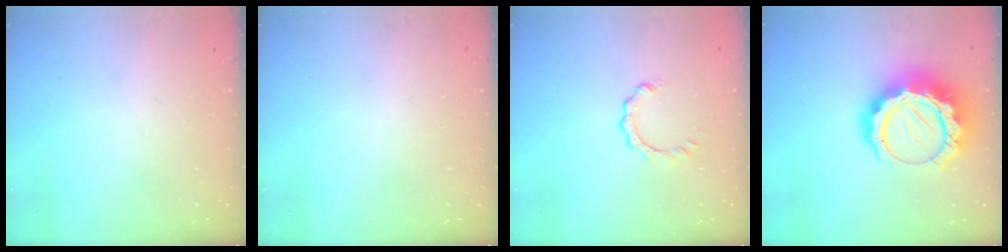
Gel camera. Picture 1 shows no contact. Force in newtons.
{"total": 0.0}
{"total": 1.3, "press": 1.2, "slide": 0.2}
{"total": 19.2, "press": 19.1, "slide": 2.1}